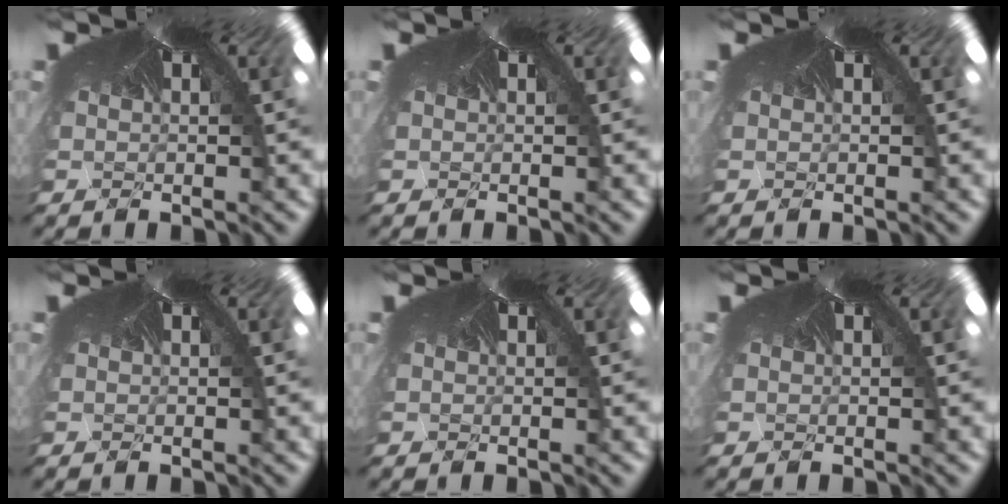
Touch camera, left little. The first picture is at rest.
{"total": 0.0}
{"total": 0.0}
{"total": 0.0}
{"total": 0.0}
{"total": 0.0}